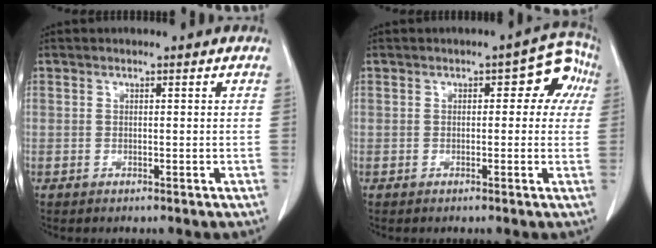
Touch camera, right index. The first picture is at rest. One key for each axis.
{"total": 6.0, "fx": 1.1, "fy": 3.2, "fz": 5.0, "tx": -0.039, "ty": 0.032, "tz": 0.007}